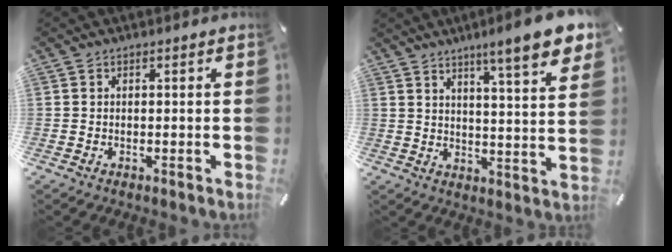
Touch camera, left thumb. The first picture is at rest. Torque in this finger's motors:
{"motor_torque": [2.67, 2.07, 1.46, -1.31, 0.37]}